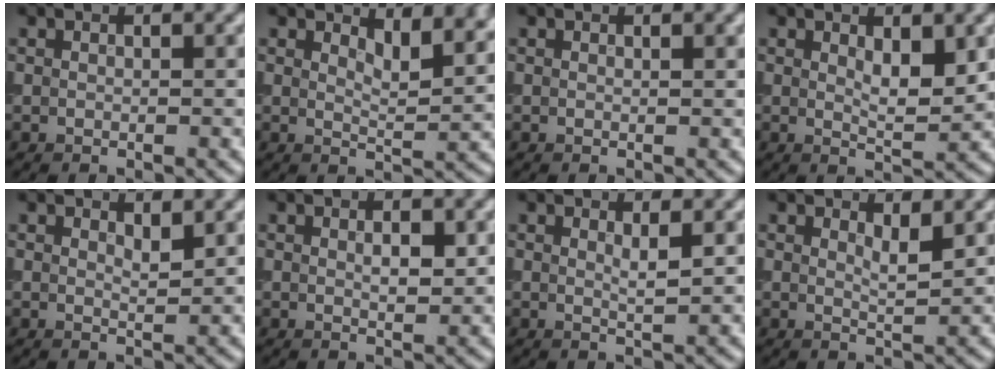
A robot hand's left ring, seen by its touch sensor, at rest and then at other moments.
{"total": 3.8, "force": [2.6, 1.4, 2.4], "torque": [-0.036, -0.003, 0.035]}
{"total": 0.0}
{"total": 2.4, "force": [0.9, 0.7, 2.1], "torque": [-0.034, -0.005, 0.016]}
{"total": 0.8, "force": [0.7, 0.1, 0.4], "torque": [-0.007, -0.002, 0.011]}
{"total": 1.4, "force": [0.3, 0.5, 1.3], "torque": [-0.021, -0.002, 0.007]}
{"total": 0.9, "force": [0.4, 0.1, 0.8], "torque": [-0.014, -0.004, 0.005]}
{"total": 1.2, "force": [0.8, 0.2, 0.9], "torque": [-0.015, -0.004, 0.012]}